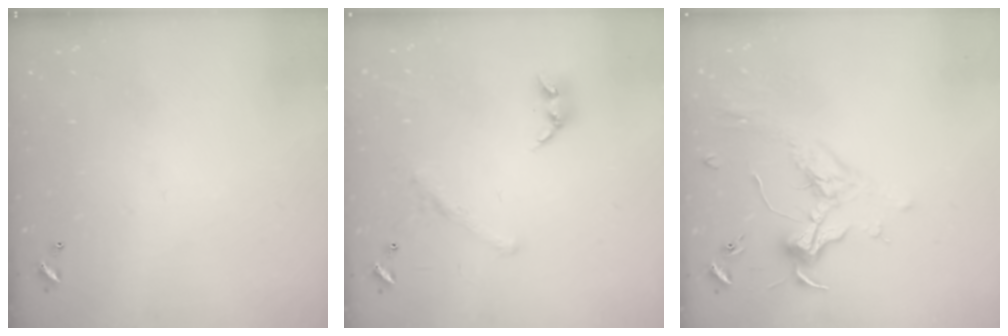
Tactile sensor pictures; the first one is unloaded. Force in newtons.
{"total": 1.6, "press": 1.1, "slide": 1.1}
{"total": 2.0, "press": 1.9, "slide": 0.7}